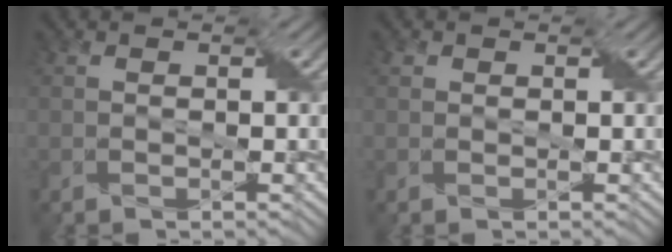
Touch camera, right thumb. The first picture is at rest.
{"total": 0.7, "force": [0.3, -0.1, -0.6], "torque": [0.003, 0.003, -0.002]}